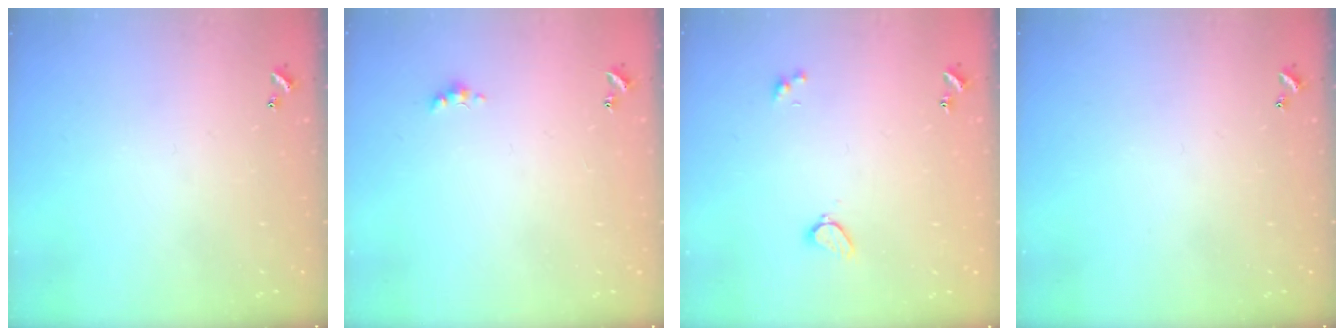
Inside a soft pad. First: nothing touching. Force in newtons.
{"total": 1.4, "press": 1.3, "slide": 0.4}
{"total": 1.9, "press": 1.9, "slide": 0.3}
{"total": 0.0}